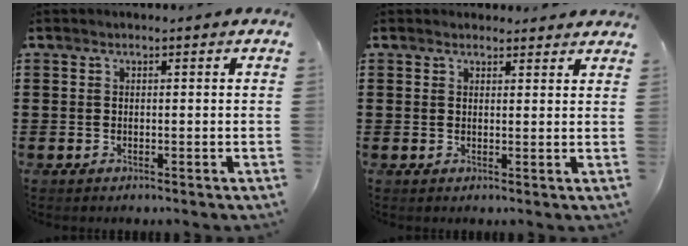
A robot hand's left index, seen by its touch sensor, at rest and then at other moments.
{"total": 1.8, "force": [1.8, 0.4, 0.2], "torque": [-0.009, 0.001, 0.035]}